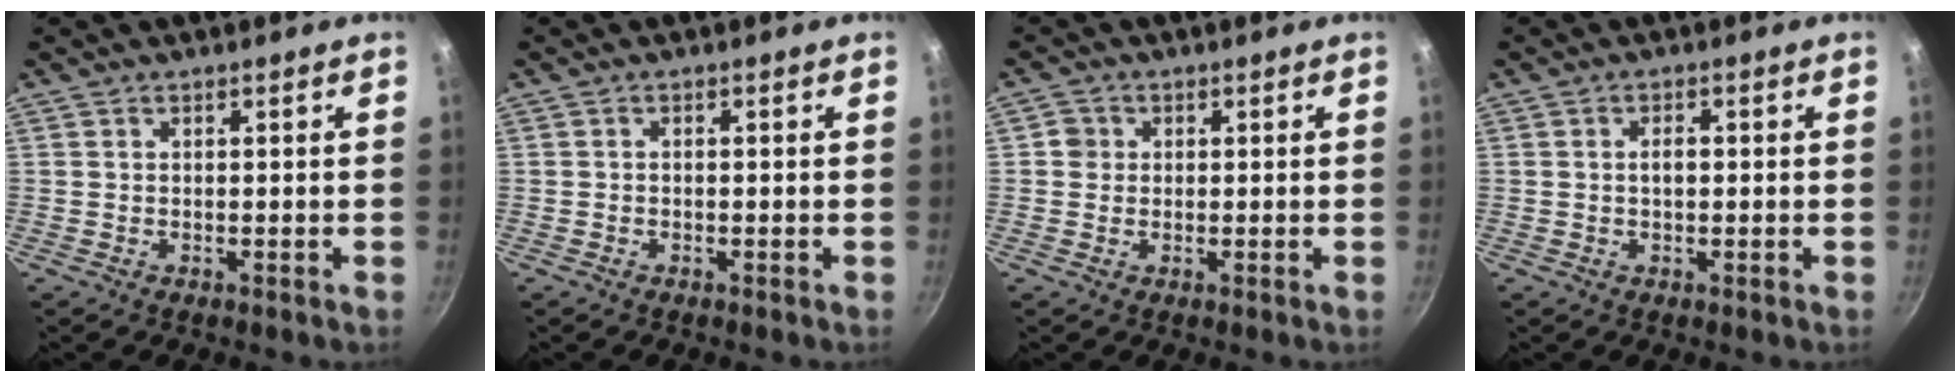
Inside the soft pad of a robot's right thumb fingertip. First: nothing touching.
{"total": 0.0}
{"total": 2.4, "force": [0.2, 2.3, 0.6], "torque": [0.003, 0.004, 0.001]}
{"total": 1.9, "force": [0.0, 1.1, 1.6], "torque": [-0.026, 0.005, -0.001]}